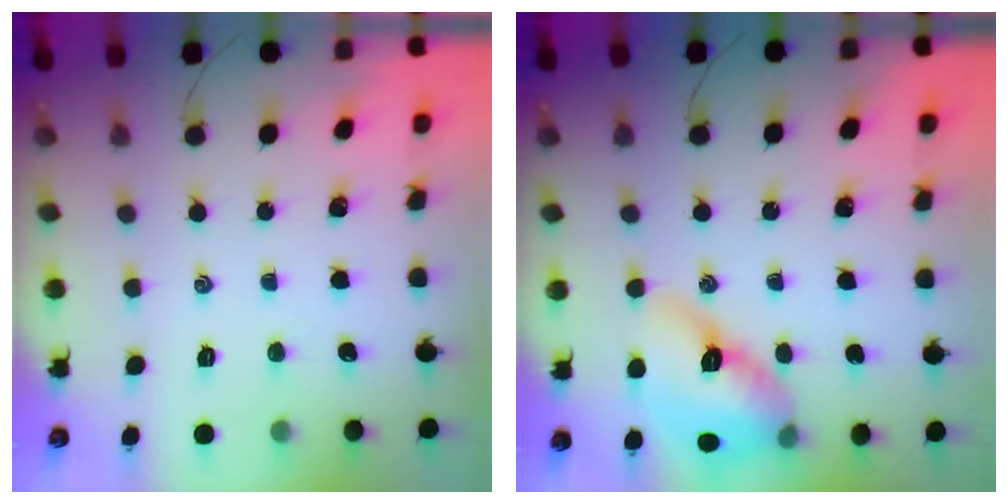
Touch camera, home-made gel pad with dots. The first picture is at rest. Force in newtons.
{"total": 12.9, "press": 12.4, "slide": 3.7}